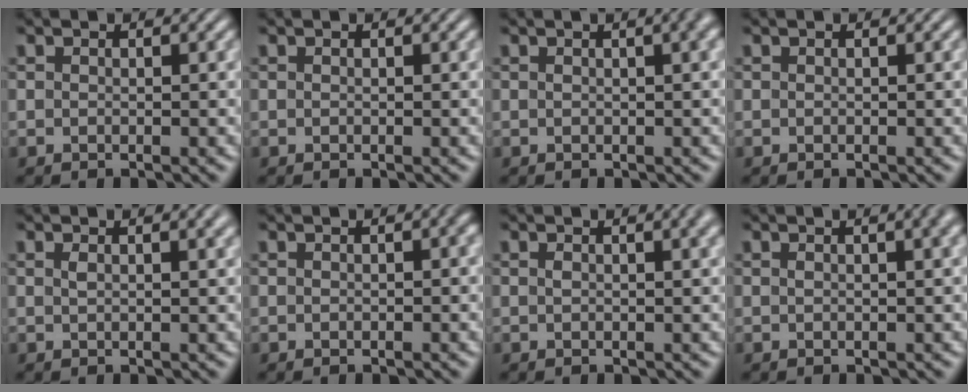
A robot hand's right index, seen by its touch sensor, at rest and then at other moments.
{"total": 0.0}
{"total": 1.7, "force": [0.3, 0.1, 1.7], "torque": [-0.012, 0.009, 0.003]}
{"total": 0.0}
{"total": 1.1, "force": [0.4, -0.4, 0.9], "torque": [-0.014, -0.003, 0.011]}
{"total": 0.7, "force": [-0.1, 0.1, 0.7], "torque": [-0.005, 0.003, -0.004]}
{"total": 1.2, "force": [0.2, -0.2, 1.2], "torque": [-0.011, 0.002, 0.006]}
{"total": 1.5, "force": [0.3, -0.1, 1.5], "torque": [-0.012, 0.006, 0.005]}